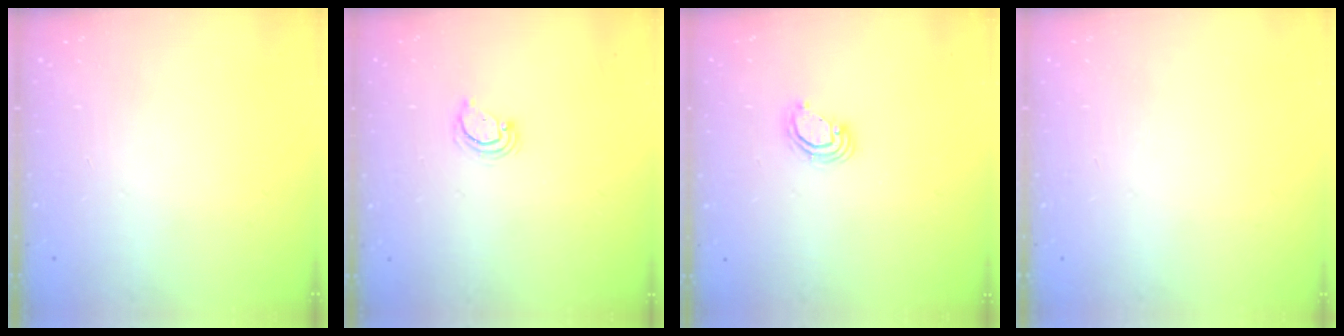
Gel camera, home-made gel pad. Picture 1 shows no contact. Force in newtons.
{"total": 4.0, "press": 4.0, "slide": 0.4}
{"total": 4.1, "press": 4.1, "slide": 0.3}
{"total": 0.0}